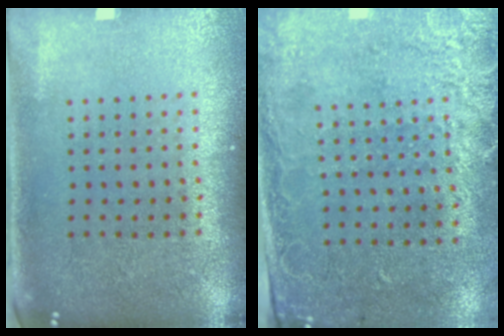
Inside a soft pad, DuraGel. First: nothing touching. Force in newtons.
{"total": 2.6, "press": 2.0, "slide": 1.7}